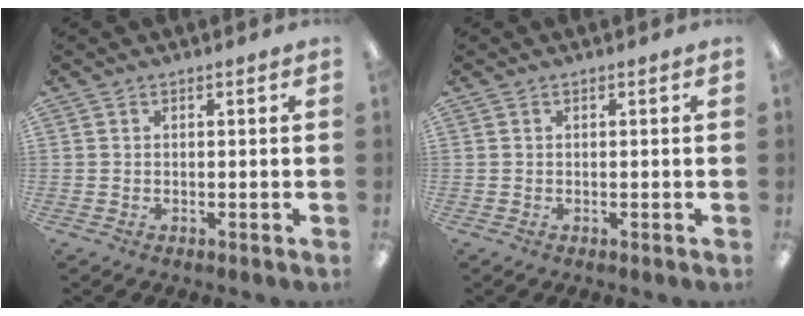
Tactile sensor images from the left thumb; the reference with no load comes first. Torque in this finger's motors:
{"motor_torque": [-0.01, -0.01, 0.13, -0.12, 0.00]}